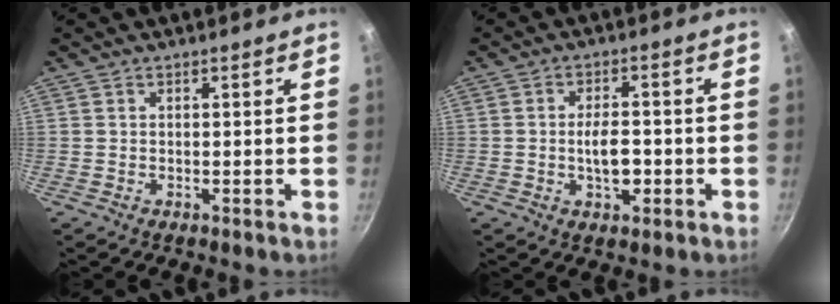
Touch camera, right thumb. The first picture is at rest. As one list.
[{"total": 5.5, "force": [-1.0, 2.9, 4.6], "torque": [-0.067, 0.009, -0.015]}]